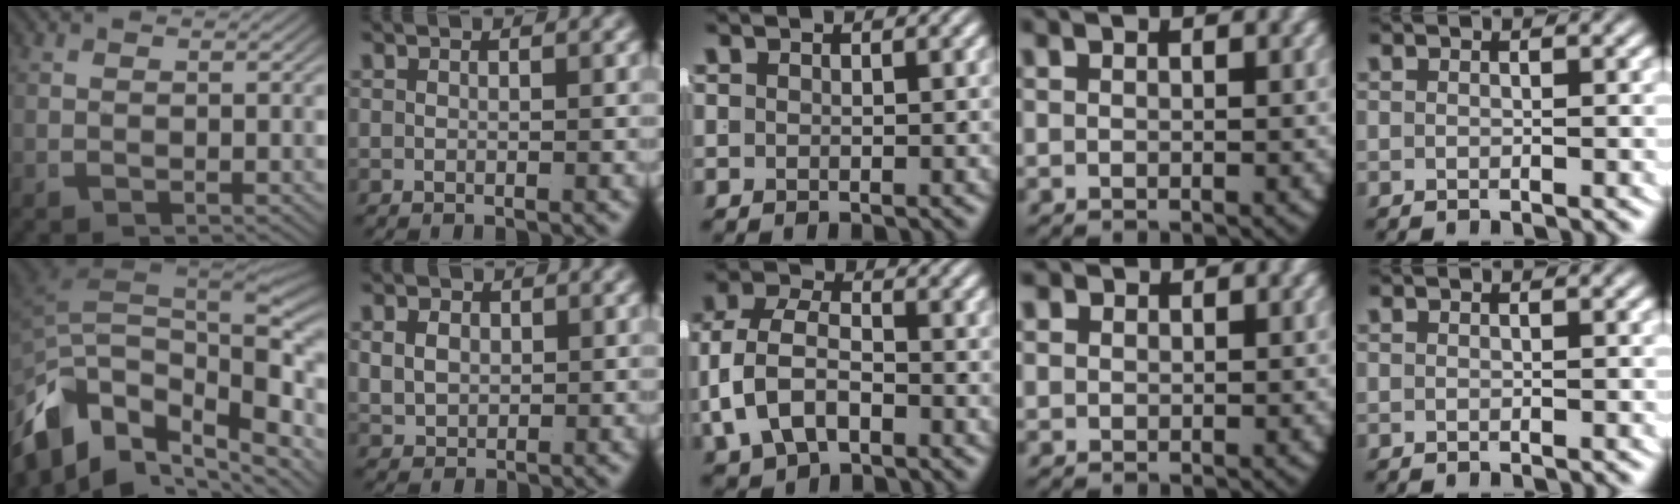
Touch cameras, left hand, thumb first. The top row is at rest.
{"thumb": {"total": 18.9, "force": [-1.7, 11.8, 14.6], "torque": [-0.274, -0.037, -0.013]}, "index": {"total": 2.5, "force": [0.6, 2.0, 1.4], "torque": [-0.030, -0.013, 0.025]}, "middle": {"total": 6.0, "force": [-0.9, 4.4, 4.1], "torque": [-0.095, -0.024, -0.002]}, "ring": {"total": 1.1, "force": [0.7, 0.7, 0.4], "torque": [-0.018, -0.006, 0.021]}}